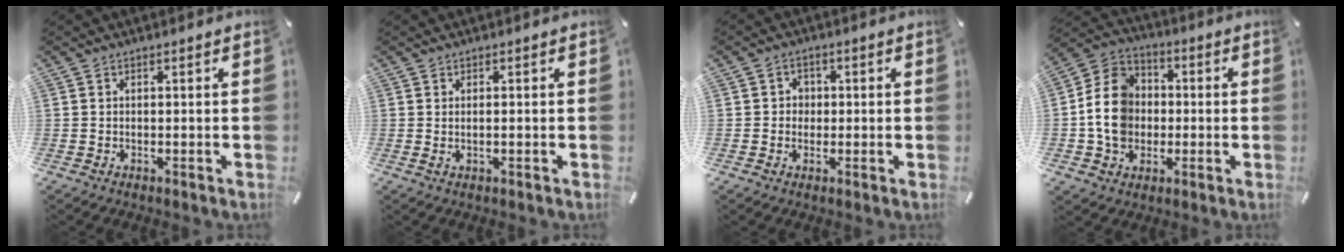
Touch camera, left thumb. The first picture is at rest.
{"total": 0.9, "force": [0.1, 0.2, 0.9], "torque": [-0.018, -0.003, 0.002]}
{"total": 3.1, "force": [-0.7, 2.9, 0.6], "torque": [-0.009, 0.008, -0.017]}
{"total": 12.3, "force": [-1.4, 10.9, 5.6], "torque": [-0.131, 0.025, -0.023]}